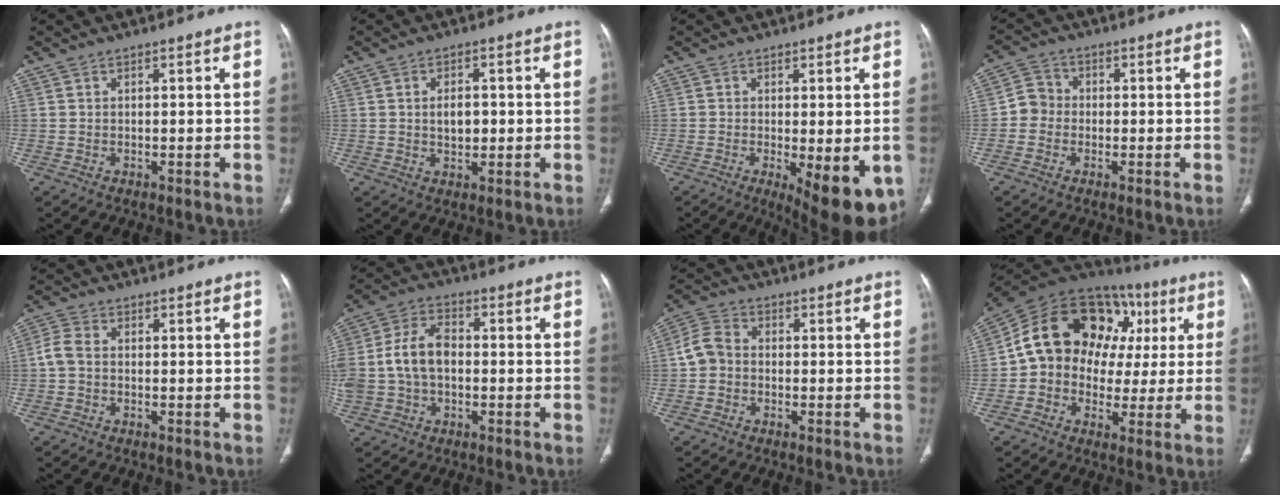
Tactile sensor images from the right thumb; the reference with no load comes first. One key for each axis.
{"total": 4.1, "fx": 0.2, "fy": 2.5, "fz": 3.2, "tx": -0.047, "ty": 0.000, "tz": 0.004}
{"total": 11.2, "fx": -3.7, "fy": 3.9, "fz": 9.9, "tx": -0.127, "ty": -0.022, "tz": -0.044}
{"total": 4.2, "fx": -0.9, "fy": 3.8, "fz": 1.5, "tx": -0.007, "ty": 0.012, "tz": -0.031}
{"total": 3.3, "fx": -0.5, "fy": 2.2, "fz": 2.4, "tx": -0.060, "ty": 0.008, "tz": -0.019}
{"total": 10.7, "fx": -0.7, "fy": 7.2, "fz": 7.9, "tx": -0.156, "ty": 0.033, "tz": -0.020}
{"total": 5.1, "fx": -0.9, "fy": 4.1, "fz": 2.9, "tx": -0.048, "ty": 0.014, "tz": -0.030}
{"total": 21.7, "fx": 4.3, "fy": 16.3, "fz": 13.6, "tx": -0.173, "ty": 0.048, "tz": 0.064}